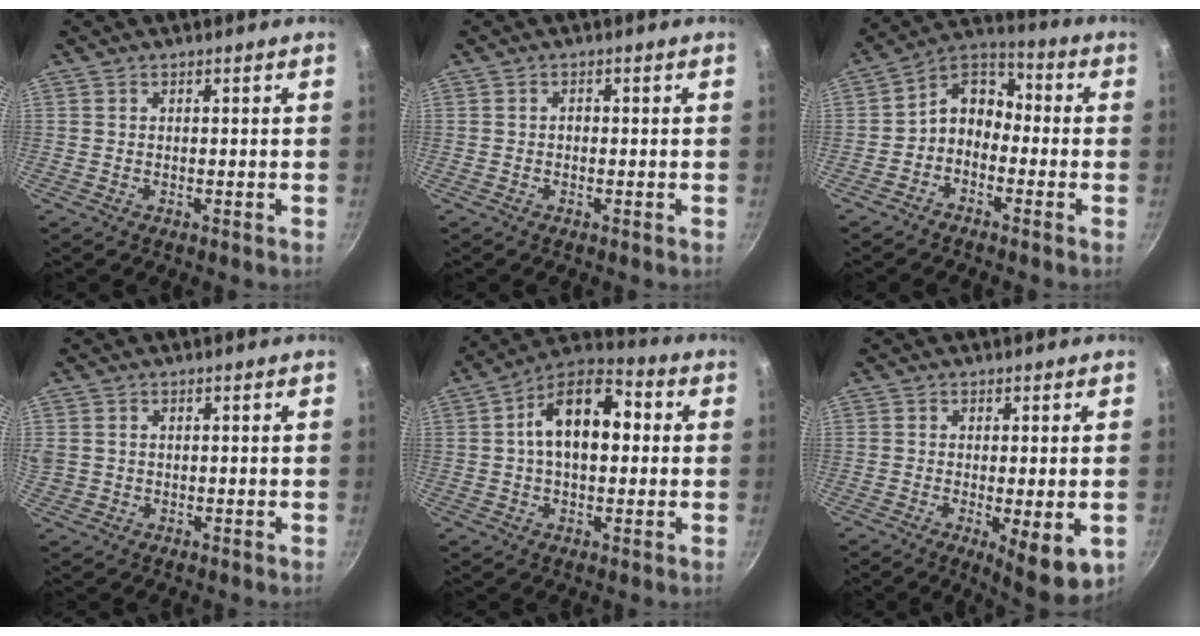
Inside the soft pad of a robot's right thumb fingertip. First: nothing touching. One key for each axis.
{"total": 0.8, "fx": -0.2, "fy": 0.6, "fz": 0.5, "tx": -0.002, "ty": 0.003, "tz": -0.008}
{"total": 8.9, "fx": -2.0, "fy": 6.7, "fz": 5.5, "tx": -0.063, "ty": 0.047, "tz": -0.057}
{"total": 4.0, "fx": 0.0, "fy": 3.4, "fz": 2.0, "tx": -0.050, "ty": 0.004, "tz": 0.008}
{"total": 14.5, "fx": 1.8, "fy": 8.3, "fz": 11.7, "tx": -0.173, "ty": 0.033, "tz": 0.017}
{"total": 9.1, "fx": -2.7, "fy": 2.6, "fz": 8.3, "tx": -0.116, "ty": -0.021, "tz": -0.033}